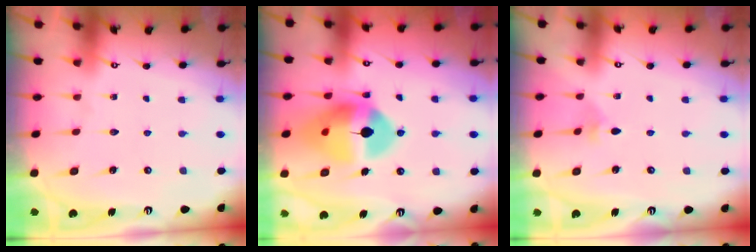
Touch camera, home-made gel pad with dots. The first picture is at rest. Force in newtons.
{"total": 15.7, "press": 15.6, "slide": 2.0}
{"total": 1.9, "press": 1.9, "slide": 0.3}